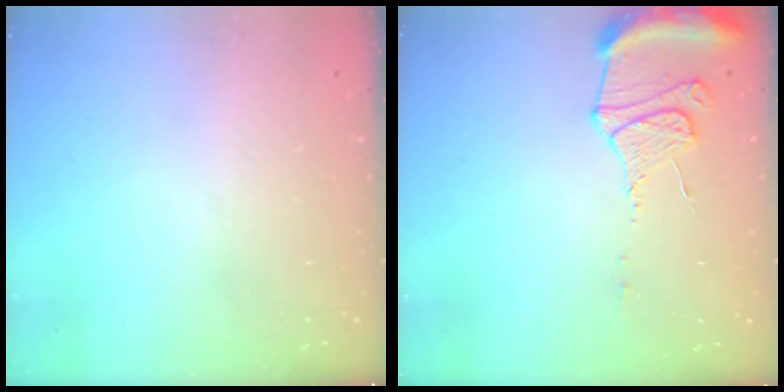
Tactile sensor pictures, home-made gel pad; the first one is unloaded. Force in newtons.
{"total": 11.4, "press": 11.3, "slide": 1.2}